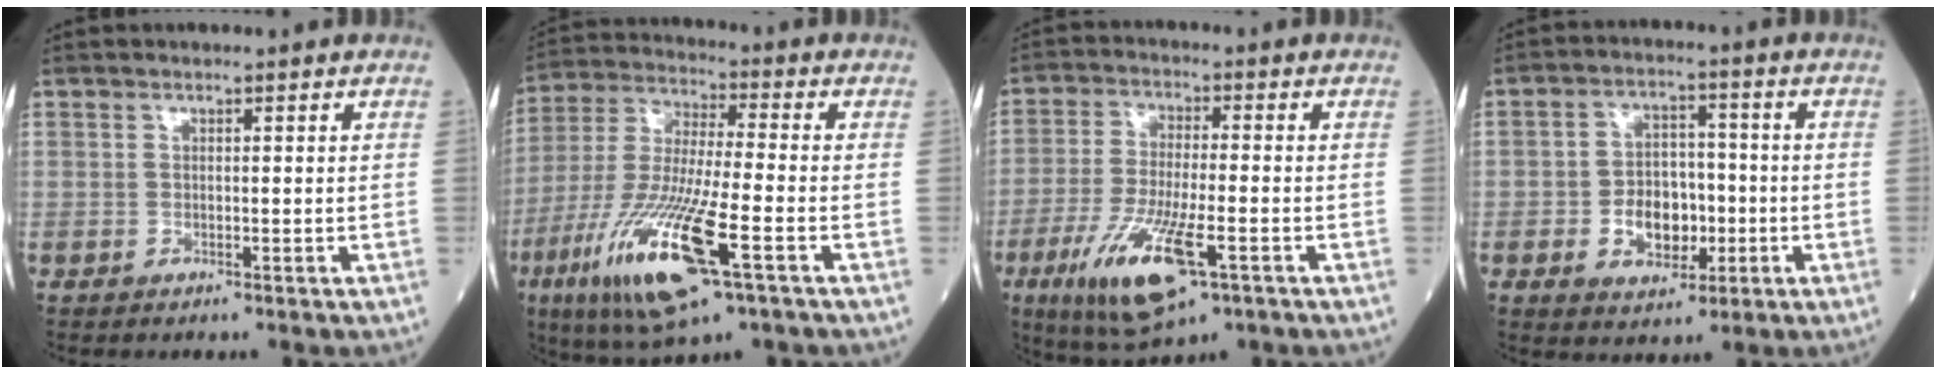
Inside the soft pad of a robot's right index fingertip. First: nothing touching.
{"total": 17.9, "force": [-7.6, 2.4, 16.0], "torque": [-0.348, -0.037, -0.137]}
{"total": 12.7, "force": [-5.6, 2.8, 11.1], "torque": [-0.223, -0.027, -0.093]}
{"total": 7.5, "force": [-1.7, 5.0, 5.3], "torque": [-0.089, 0.011, -0.023]}